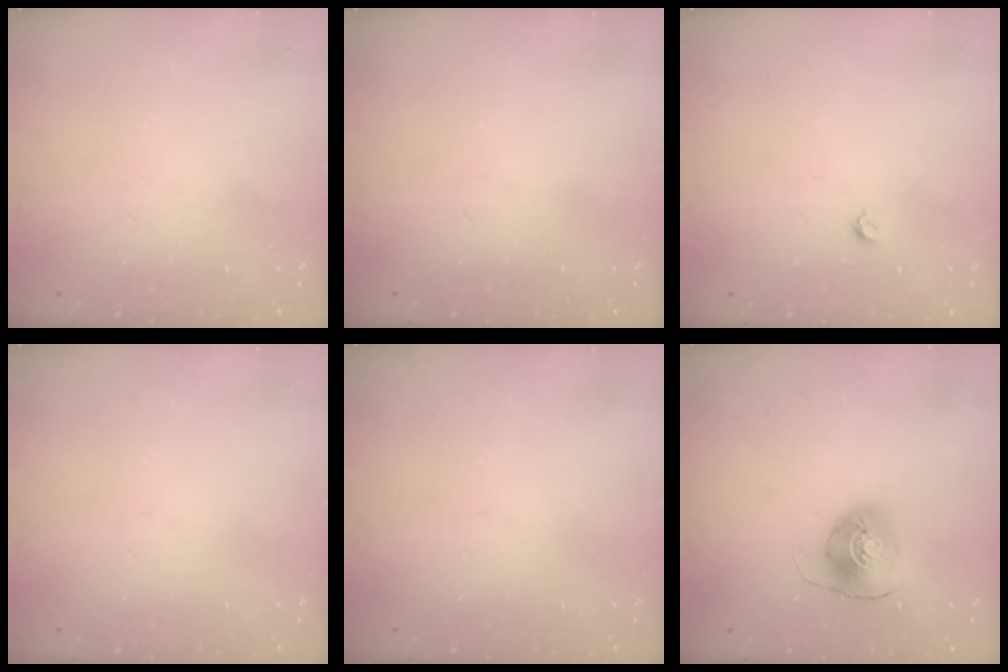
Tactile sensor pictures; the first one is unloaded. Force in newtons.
{"total": 0.0}
{"total": 3.4, "press": 3.4, "slide": 0.2}
{"total": 0.0}
{"total": 0.0}
{"total": 7.7, "press": 7.7, "slide": 0.7}